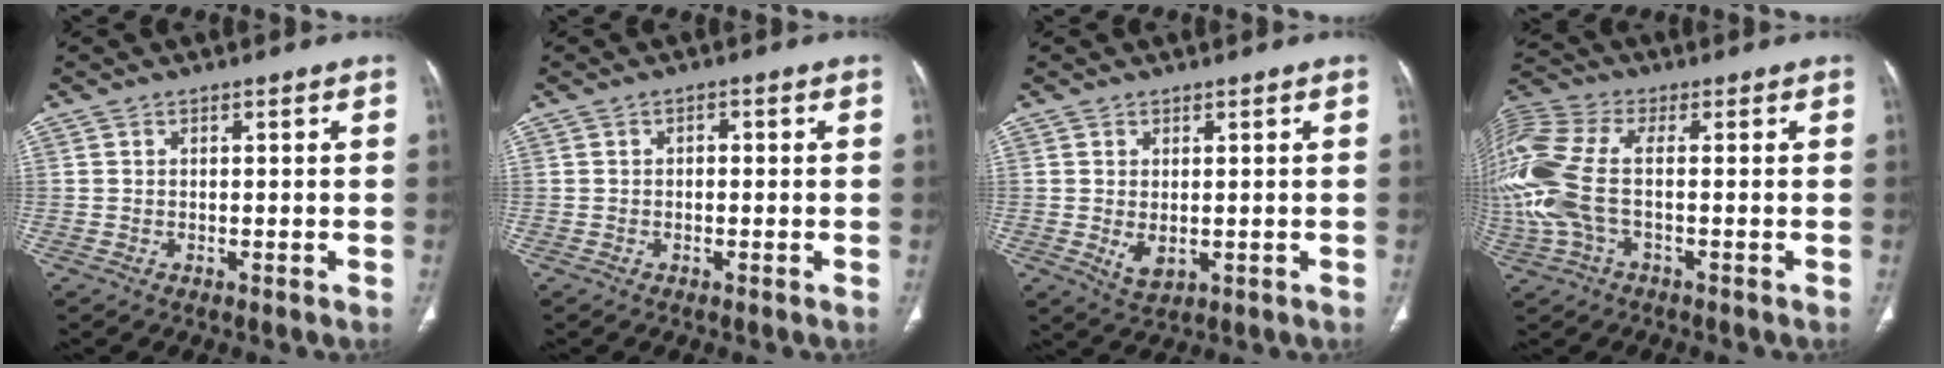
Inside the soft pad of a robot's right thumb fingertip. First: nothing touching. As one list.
[{"total": 1.1, "force": [-0.1, 0.8, 0.8], "torque": [-0.010, 0.006, -0.004]}, {"total": 3.4, "force": [-0.3, 2.0, 2.8], "torque": [-0.044, -0.008, 0.008]}, {"total": 13.7, "force": [-0.8, 7.2, 11.6], "torque": [-0.310, 0.016, -0.015]}]